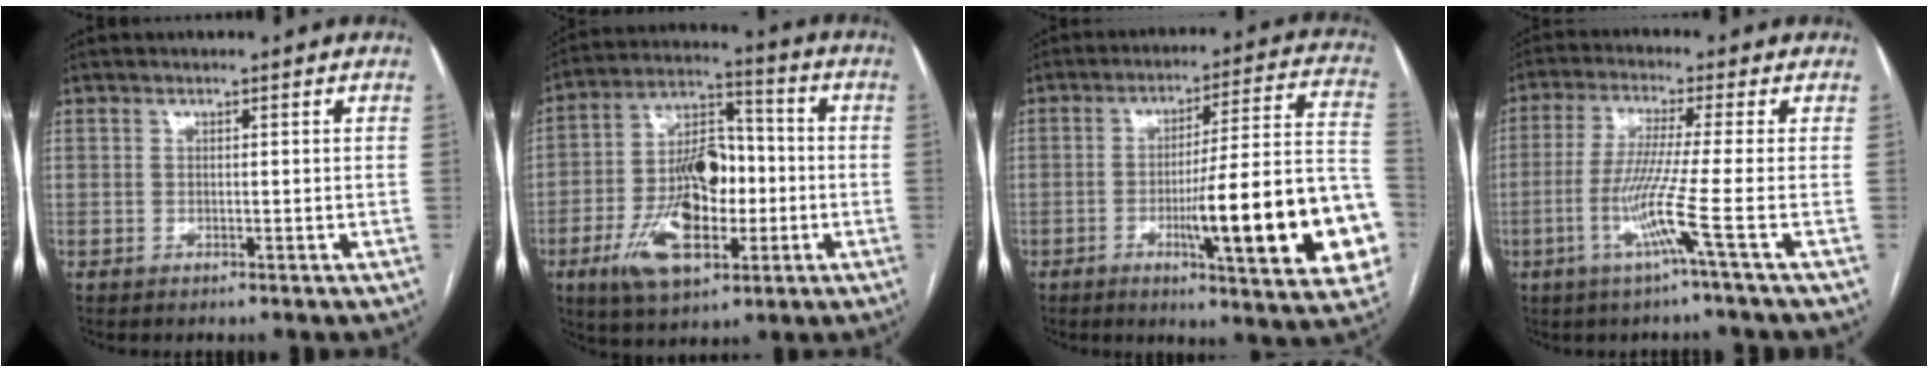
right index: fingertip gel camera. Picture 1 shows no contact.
{"total": 15.4, "force": [-4.5, 7.5, 12.7], "torque": [-0.247, 0.016, -0.069]}
{"total": 21.4, "force": [-6.1, 2.1, 20.4], "torque": [-0.216, 0.011, -0.077]}
{"total": 8.6, "force": [-3.3, -2.4, 7.6], "torque": [-0.153, -0.020, -0.072]}